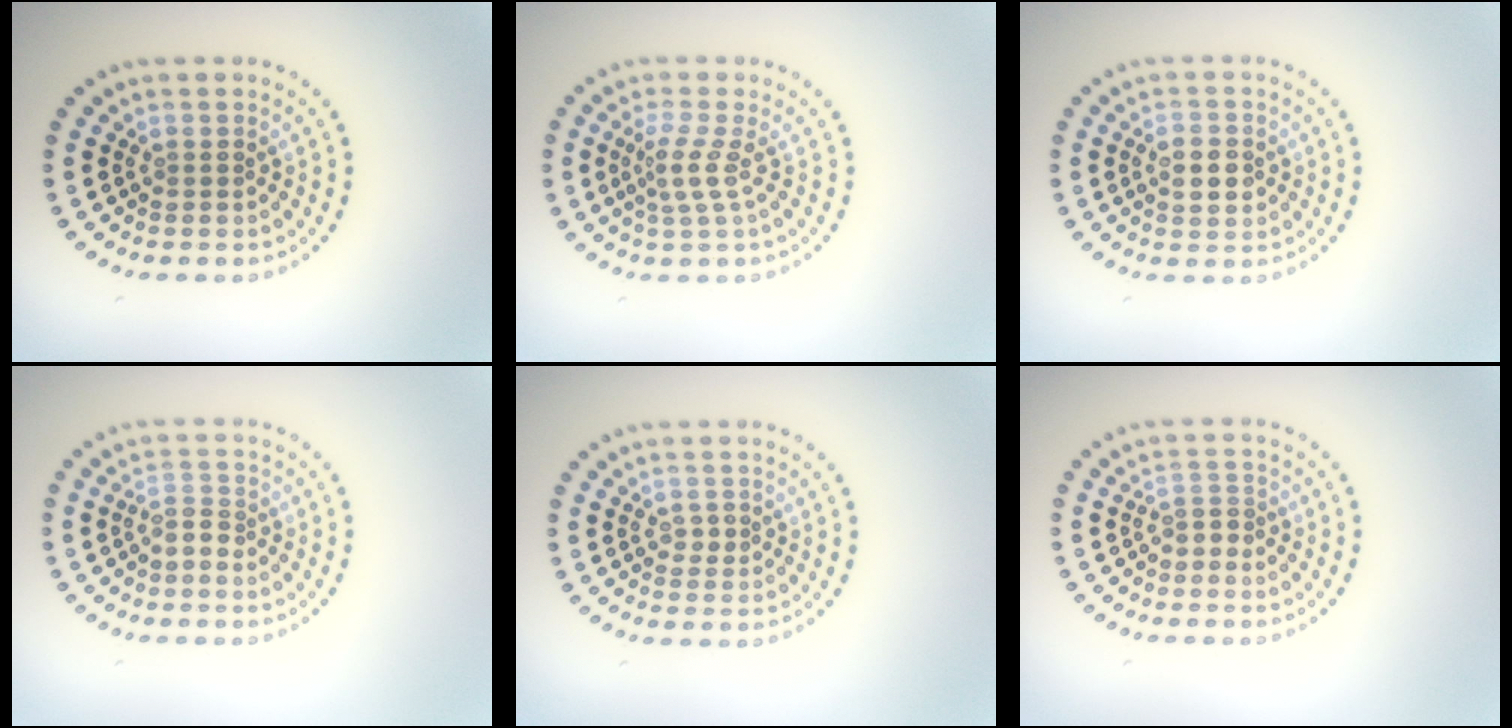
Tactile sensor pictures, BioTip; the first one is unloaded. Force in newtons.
{"total": 2.2, "press": 1.4, "slide": 1.7}
{"total": 2.9, "press": 2.9, "slide": 0.1}
{"total": 1.7, "press": 1.3, "slide": 1.1}
{"total": 1.1, "press": 1.1, "slide": 0.3}
{"total": 1.3, "press": 1.0, "slide": 0.9}